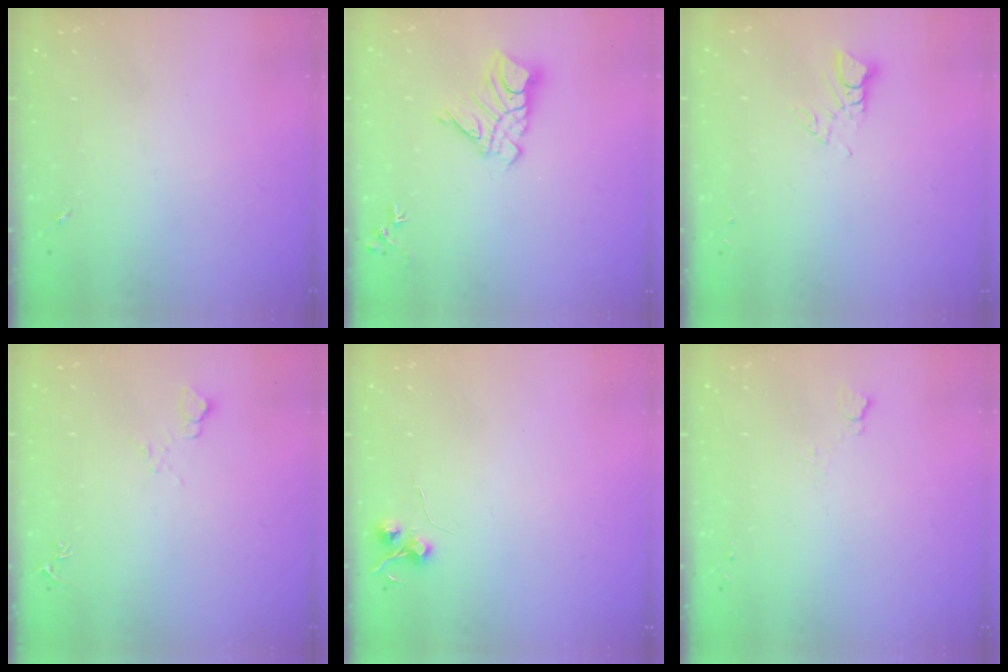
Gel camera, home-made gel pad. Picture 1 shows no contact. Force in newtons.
{"total": 11.1, "press": 11.0, "slide": 1.0}
{"total": 3.8, "press": 3.7, "slide": 0.3}
{"total": 6.7, "press": 6.7, "slide": 0.8}
{"total": 5.8, "press": 5.8, "slide": 0.7}
{"total": 4.1, "press": 4.0, "slide": 0.6}